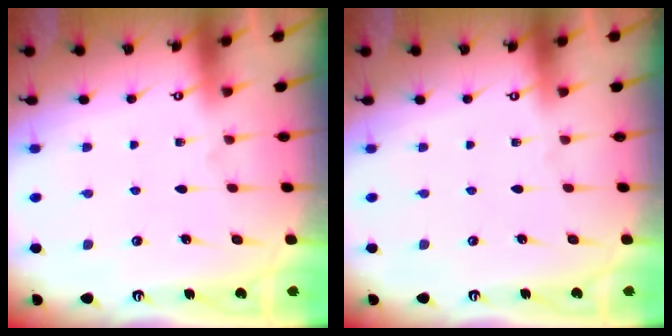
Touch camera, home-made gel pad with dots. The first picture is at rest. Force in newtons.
{"total": 0.0}